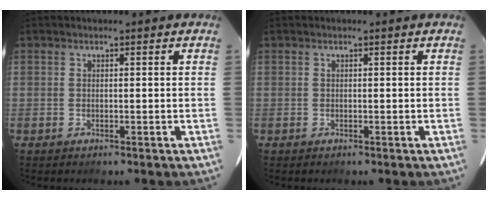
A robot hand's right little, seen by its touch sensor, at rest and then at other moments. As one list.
[{"total": 0.0}]